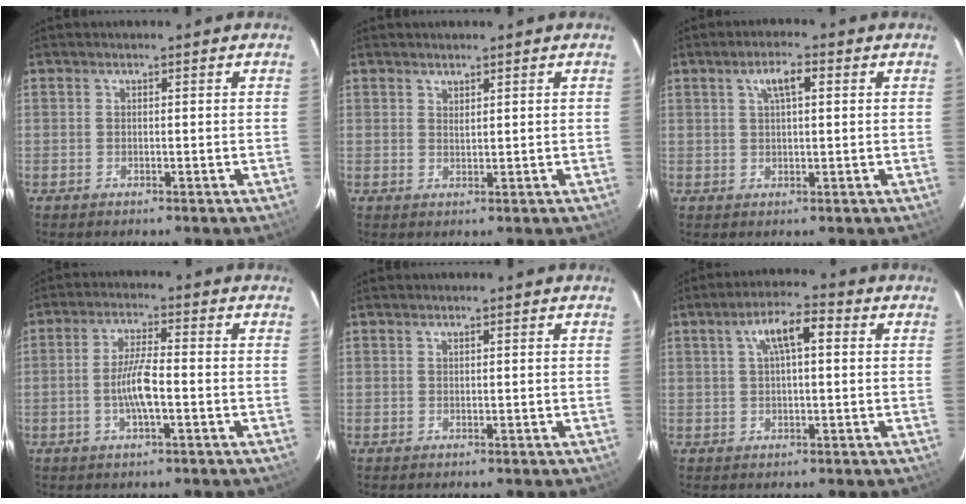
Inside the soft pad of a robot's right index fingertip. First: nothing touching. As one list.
[{"total": 1.2, "force": [1.1, 0.3, 0.3], "torque": [-0.004, 0.000, 0.020]}, {"total": 4.1, "force": [1.6, 1.3, 3.6], "torque": [-0.067, 0.011, 0.029]}, {"total": 6.3, "force": [-1.7, 0.9, 6.0], "torque": [-0.116, 0.001, -0.032]}, {"total": 0.0}, {"total": 6.7, "force": [1.9, 2.2, 6.1], "torque": [-0.112, 0.020, 0.035]}]